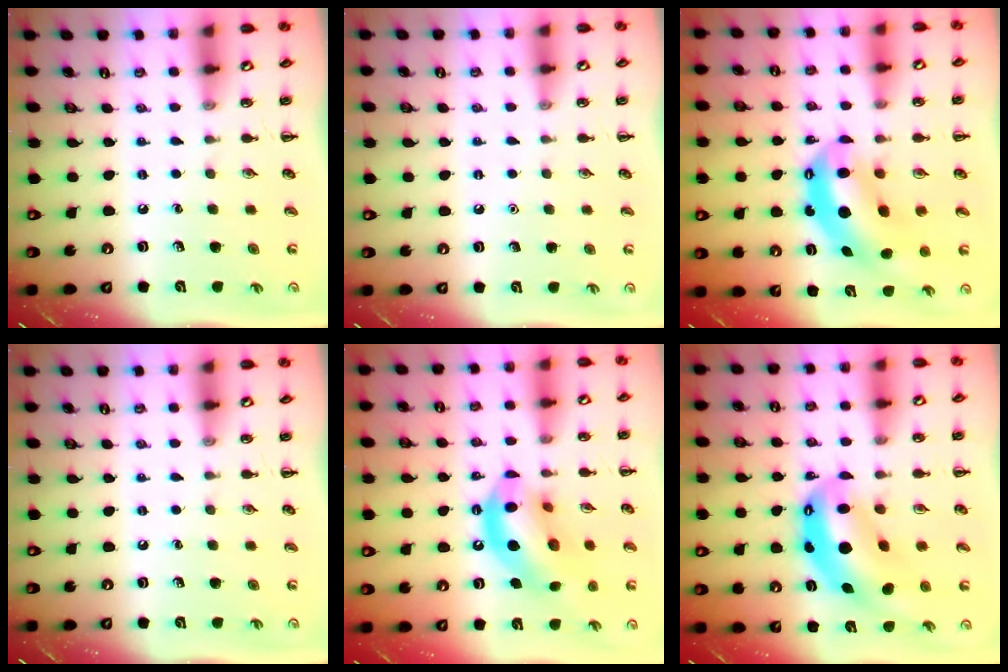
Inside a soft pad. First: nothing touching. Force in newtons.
{"total": 1.6, "press": 1.6, "slide": 0.1}
{"total": 10.8, "press": 10.5, "slide": 2.6}
{"total": 0.0}
{"total": 16.6, "press": 16.2, "slide": 3.6}
{"total": 12.8, "press": 12.4, "slide": 3.2}